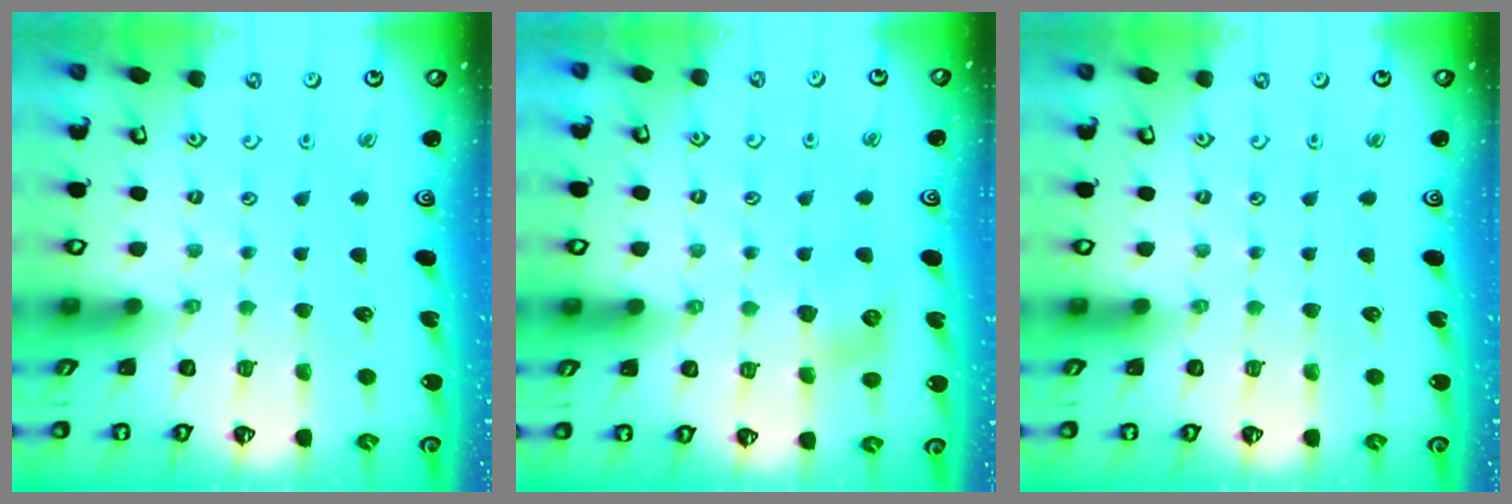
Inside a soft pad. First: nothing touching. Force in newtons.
{"total": 6.5, "press": 6.4, "slide": 0.6}
{"total": 0.0}